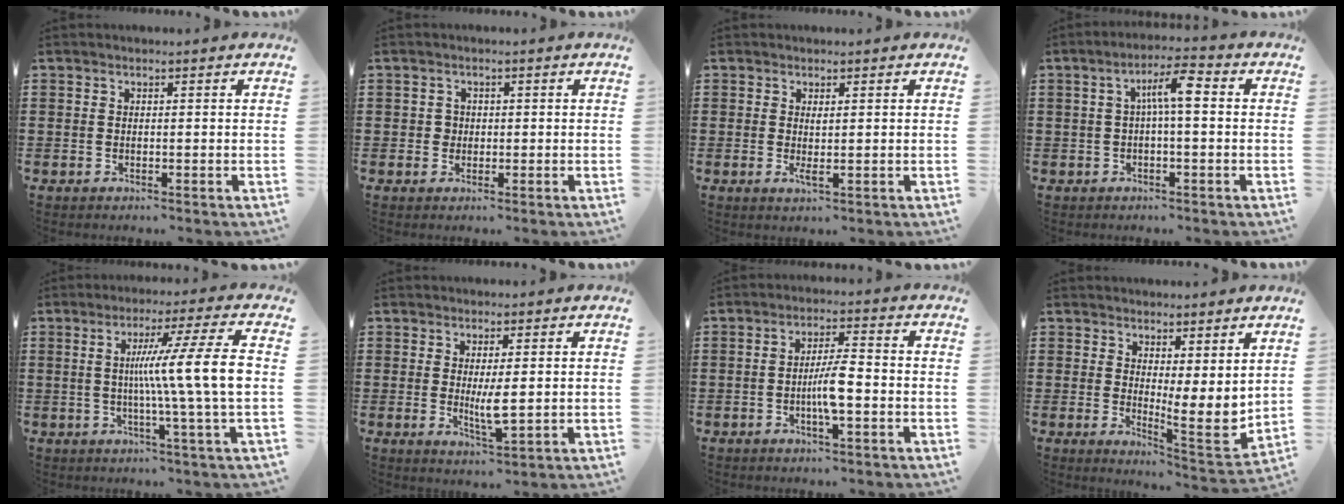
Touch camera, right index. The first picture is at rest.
{"total": 1.3, "force": [0.1, 1.3, 0.4], "torque": [-0.012, 0.006, 0.001]}
{"total": 1.4, "force": [0.4, 0.2, 1.3], "torque": [-0.026, -0.003, 0.007]}
{"total": 5.8, "force": [0.3, 1.2, 5.6], "torque": [-0.108, 0.014, 0.000]}
{"total": 12.2, "force": [0.2, -0.5, 12.2], "torque": [-0.217, -0.009, -0.009]}
{"total": 4.3, "force": [0.1, 0.9, 4.2], "torque": [-0.076, -0.009, -0.002]}
{"total": 5.0, "force": [-1.3, 0.7, 4.8], "torque": [-0.097, -0.003, -0.030]}
{"total": 5.6, "force": [3.4, 1.7, 4.1], "torque": [-0.064, -0.039, 0.065]}